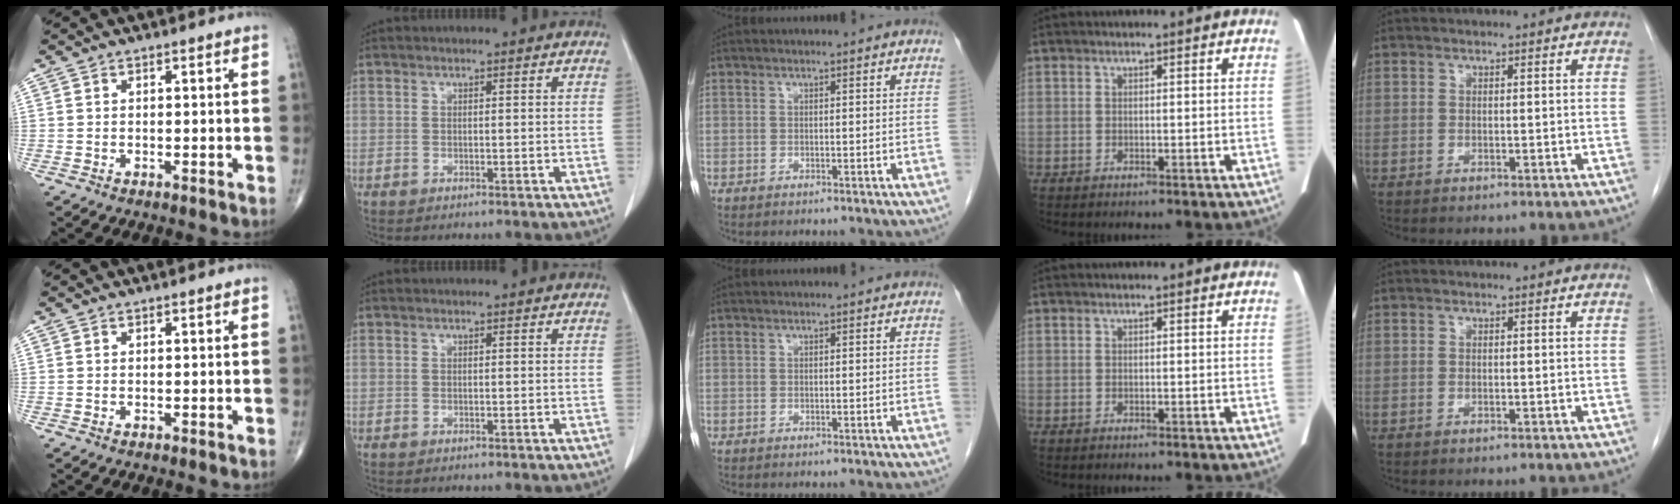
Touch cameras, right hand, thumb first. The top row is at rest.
{}